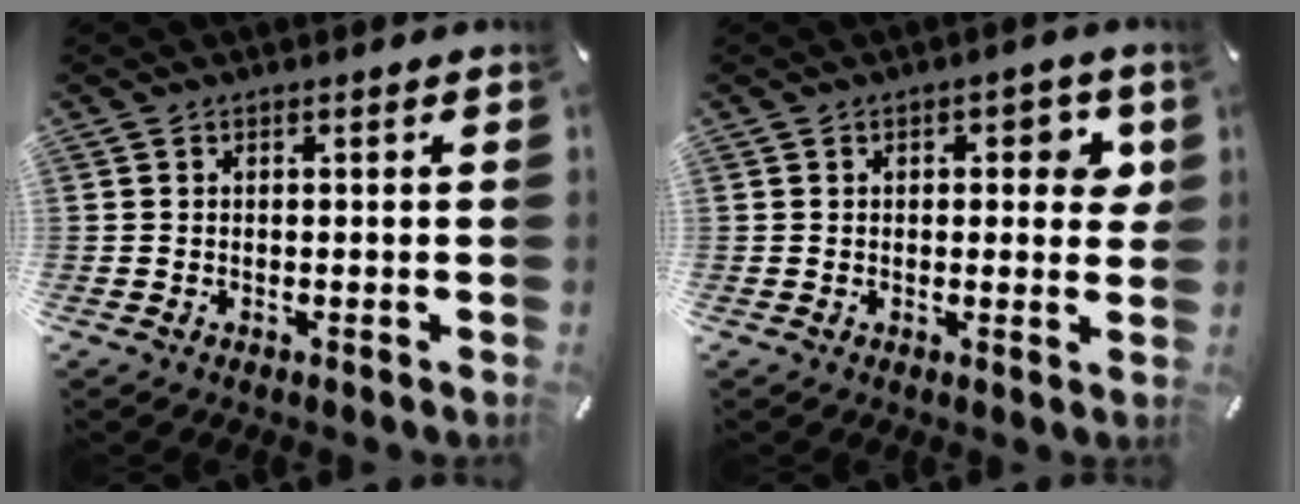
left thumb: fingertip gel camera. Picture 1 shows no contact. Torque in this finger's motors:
{"motor_torque": [-0.02, -0.09, 0.27, 0.17, 0.03]}